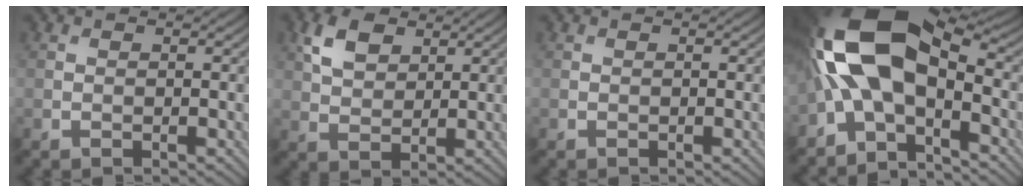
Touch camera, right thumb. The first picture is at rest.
{"total": 5.5, "force": [2.8, 3.3, 3.4], "torque": [-0.075, 0.002, 0.053]}
{"total": 0.0}
{"total": 15.5, "force": [-0.3, 8.0, 13.2], "torque": [-0.275, 0.007, -0.021]}